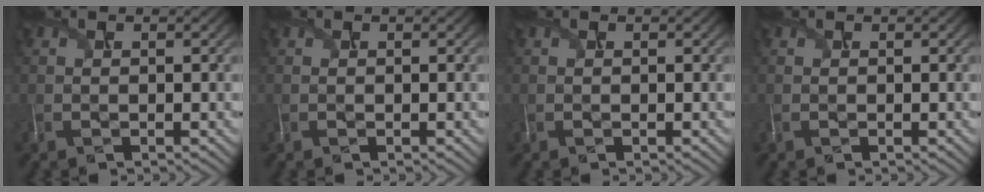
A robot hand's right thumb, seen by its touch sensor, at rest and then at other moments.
{"total": 0.0}
{"total": 0.0}
{"total": 0.0}